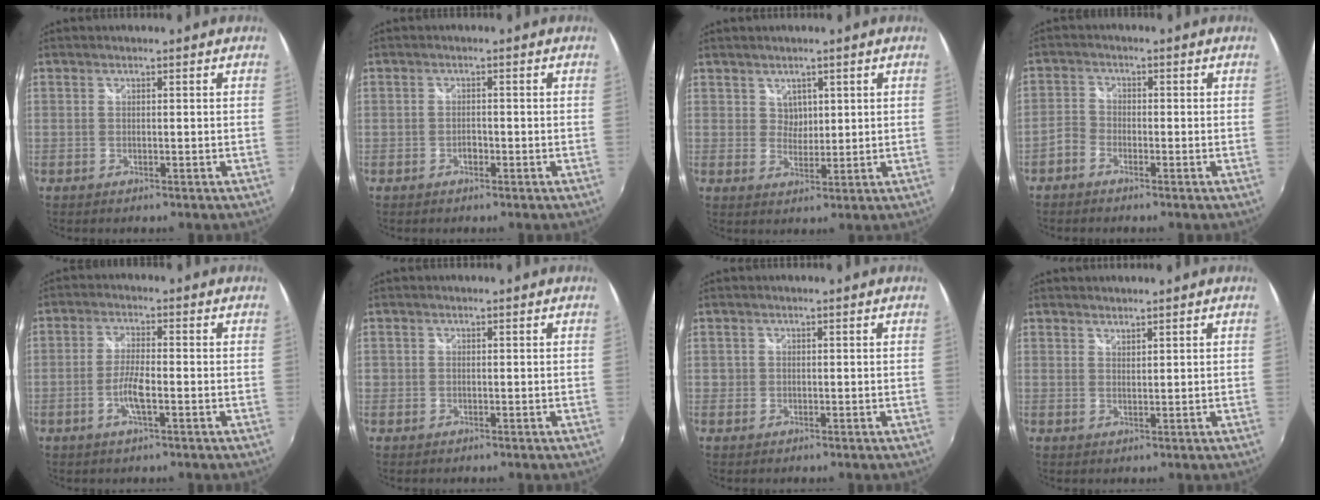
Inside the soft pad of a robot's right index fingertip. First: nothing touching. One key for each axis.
{"total": 1.4, "fx": -0.7, "fy": 1.0, "fz": 0.7, "tx": -0.013, "ty": 0.001, "tz": -0.012}
{"total": 2.8, "fx": 1.5, "fy": 2.3, "fz": 0.5, "tx": -0.002, "ty": 0.001, "tz": 0.028}
{"total": 2.8, "fx": -1.9, "fy": 1.9, "fz": 0.7, "tx": -0.019, "ty": 0.008, "tz": -0.044}
{"total": 4.9, "fx": -1.8, "fy": 0.9, "fz": 4.4, "tx": -0.094, "ty": -0.001, "tz": -0.035}
{"total": 1.0, "fx": -0.2, "fy": 1.0, "fz": 0.2, "tx": -0.005, "ty": -0.002, "tz": -0.006}
{"total": 1.2, "fx": -0.2, "fy": 1.2, "fz": 0.2, "tx": -0.004, "ty": -0.002, "tz": -0.005}
{"total": 1.4, "fx": 1.4, "fy": 0.2, "fz": 0.2, "tx": -0.001, "ty": 0.000, "tz": 0.024}